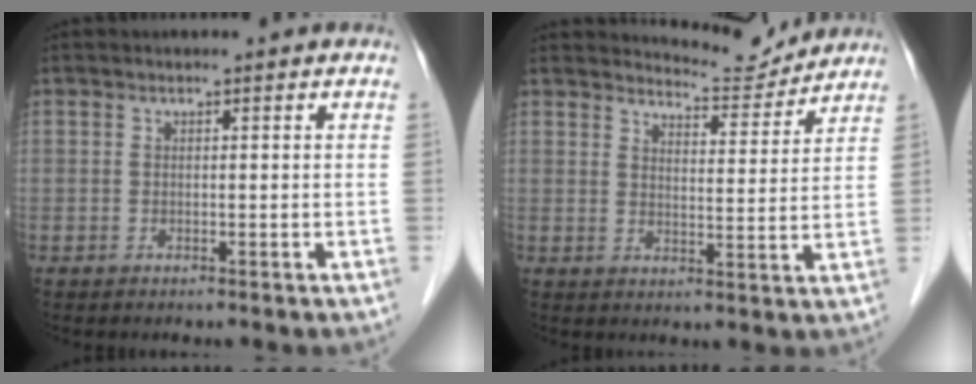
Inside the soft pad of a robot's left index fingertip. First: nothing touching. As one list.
[{"total": 6.3, "force": [6.2, 0.4, -0.7], "torque": [0.002, -0.011, 0.085]}]